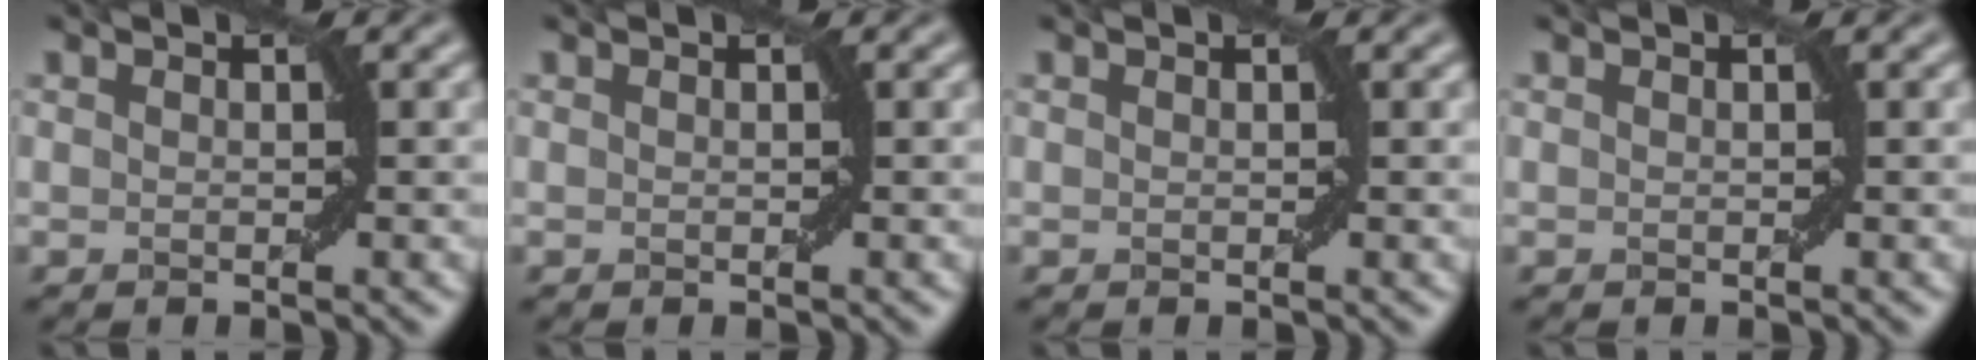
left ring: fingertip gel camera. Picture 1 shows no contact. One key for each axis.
{"total": 0.0}
{"total": 0.0}
{"total": 0.0}